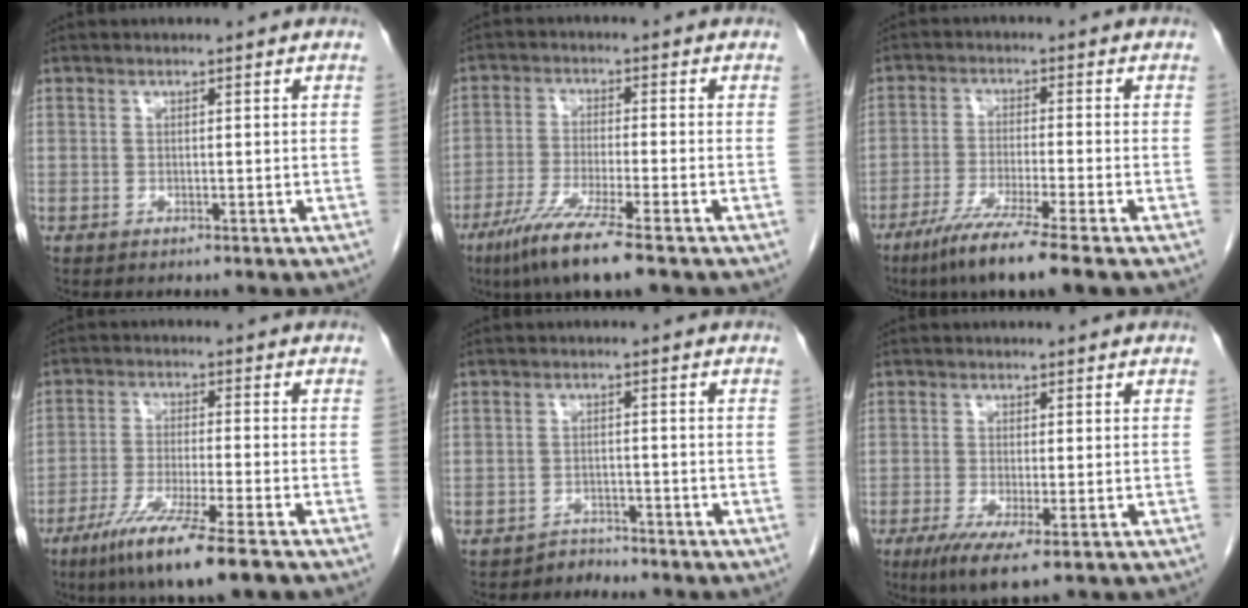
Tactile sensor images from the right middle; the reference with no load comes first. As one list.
[{"total": 9.3, "force": [-6.1, -0.4, 6.9], "torque": [-0.133, -0.030, -0.111]}, {"total": 8.9, "force": [-6.3, -1.2, 6.2], "torque": [-0.111, -0.030, -0.113]}, {"total": 10.8, "force": [-7.2, -0.5, 8.1], "torque": [-0.149, -0.034, -0.124]}, {"total": 2.0, "force": [-1.7, 0.5, -0.9], "torque": [0.019, -0.002, -0.031]}, {"total": 5.4, "force": [-2.4, 0.7, 4.8], "torque": [-0.084, -0.016, -0.038]}]